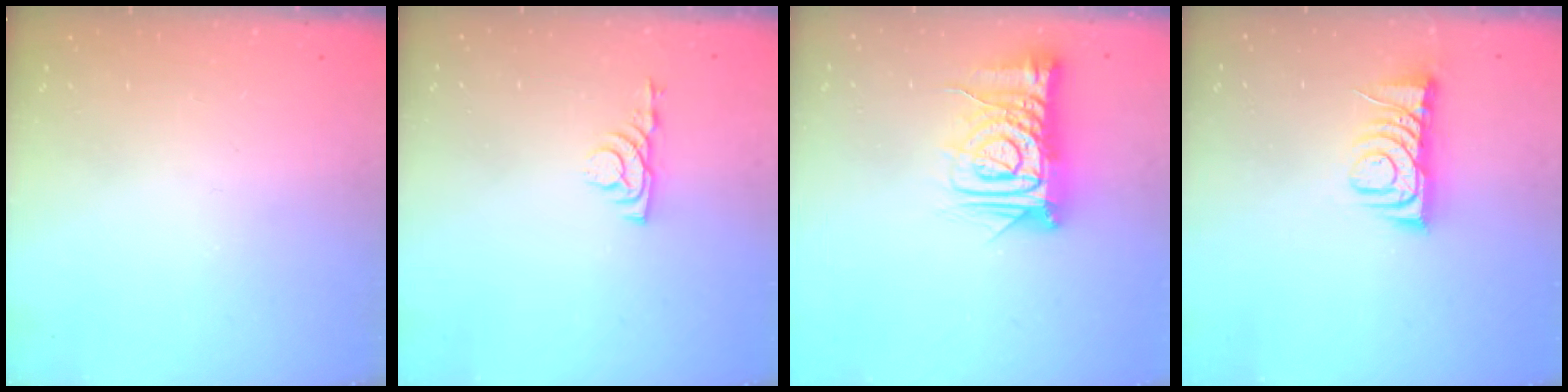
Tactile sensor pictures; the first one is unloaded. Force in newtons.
{"total": 3.7, "press": 3.7, "slide": 0.6}
{"total": 13.2, "press": 13.1, "slide": 1.6}
{"total": 7.4, "press": 7.4, "slide": 0.1}